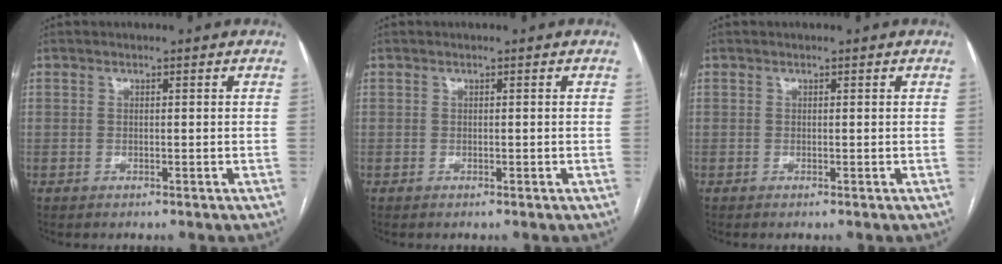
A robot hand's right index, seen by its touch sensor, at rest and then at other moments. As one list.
[{"total": 0.0}, {"total": 0.0}]